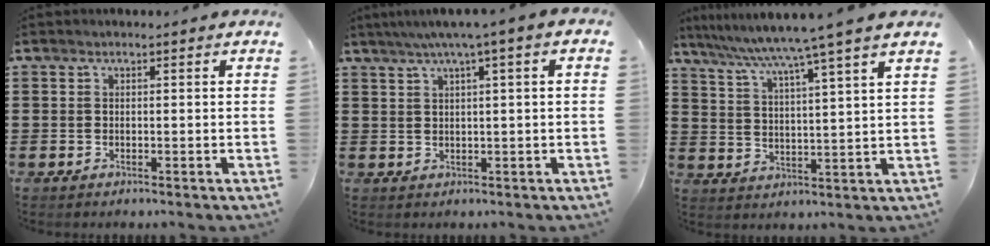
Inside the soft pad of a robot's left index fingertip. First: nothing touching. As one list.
[{"total": 3.4, "force": [1.2, -0.2, 3.2], "torque": [-0.061, -0.002, 0.017]}, {"total": 6.2, "force": [5.1, -1.6, 3.1], "torque": [-0.081, -0.039, 0.079]}]